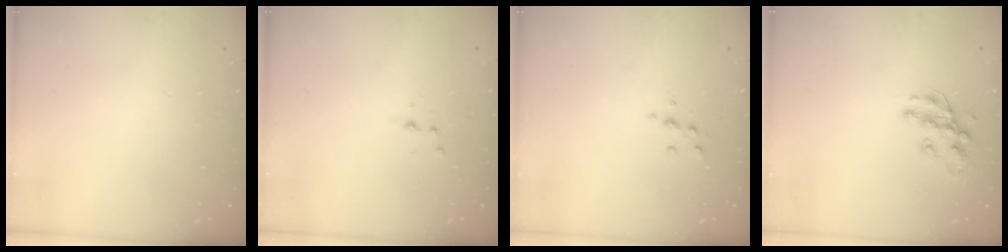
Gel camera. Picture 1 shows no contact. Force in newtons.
{"total": 3.1, "press": 2.7, "slide": 1.6}
{"total": 3.8, "press": 3.6, "slide": 1.2}
{"total": 11.3, "press": 11.3, "slide": 0.2}